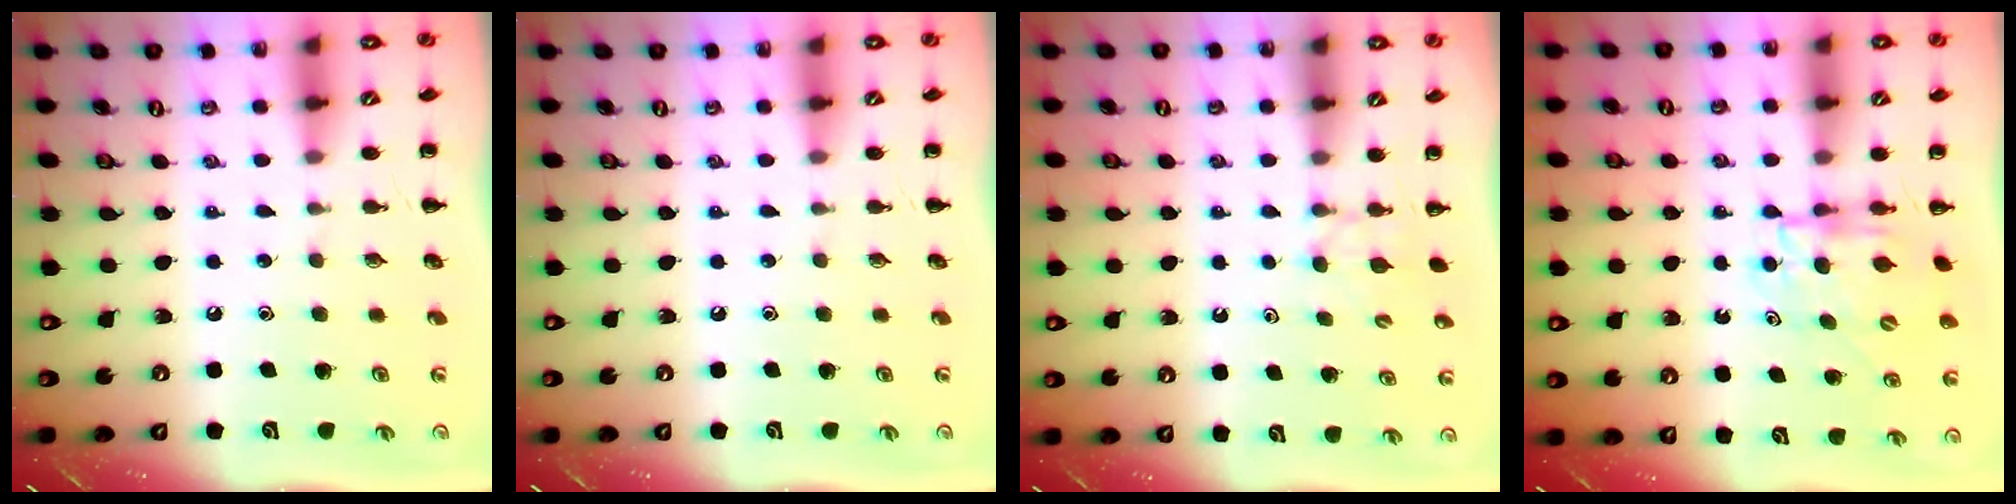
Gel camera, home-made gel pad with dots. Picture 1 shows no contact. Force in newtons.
{"total": 0.0}
{"total": 2.6, "press": 2.4, "slide": 1.1}
{"total": 5.0, "press": 5.0, "slide": 0.5}